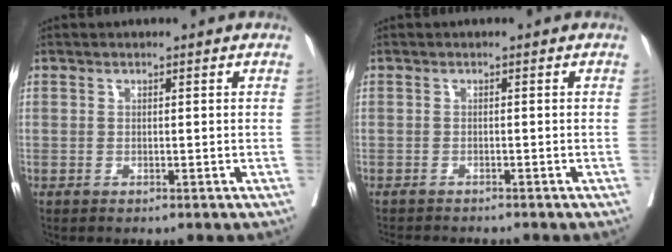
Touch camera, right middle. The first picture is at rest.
{"total": 3.8, "force": [-3.7, -0.1, 0.8], "torque": [-0.005, -0.013, -0.058]}